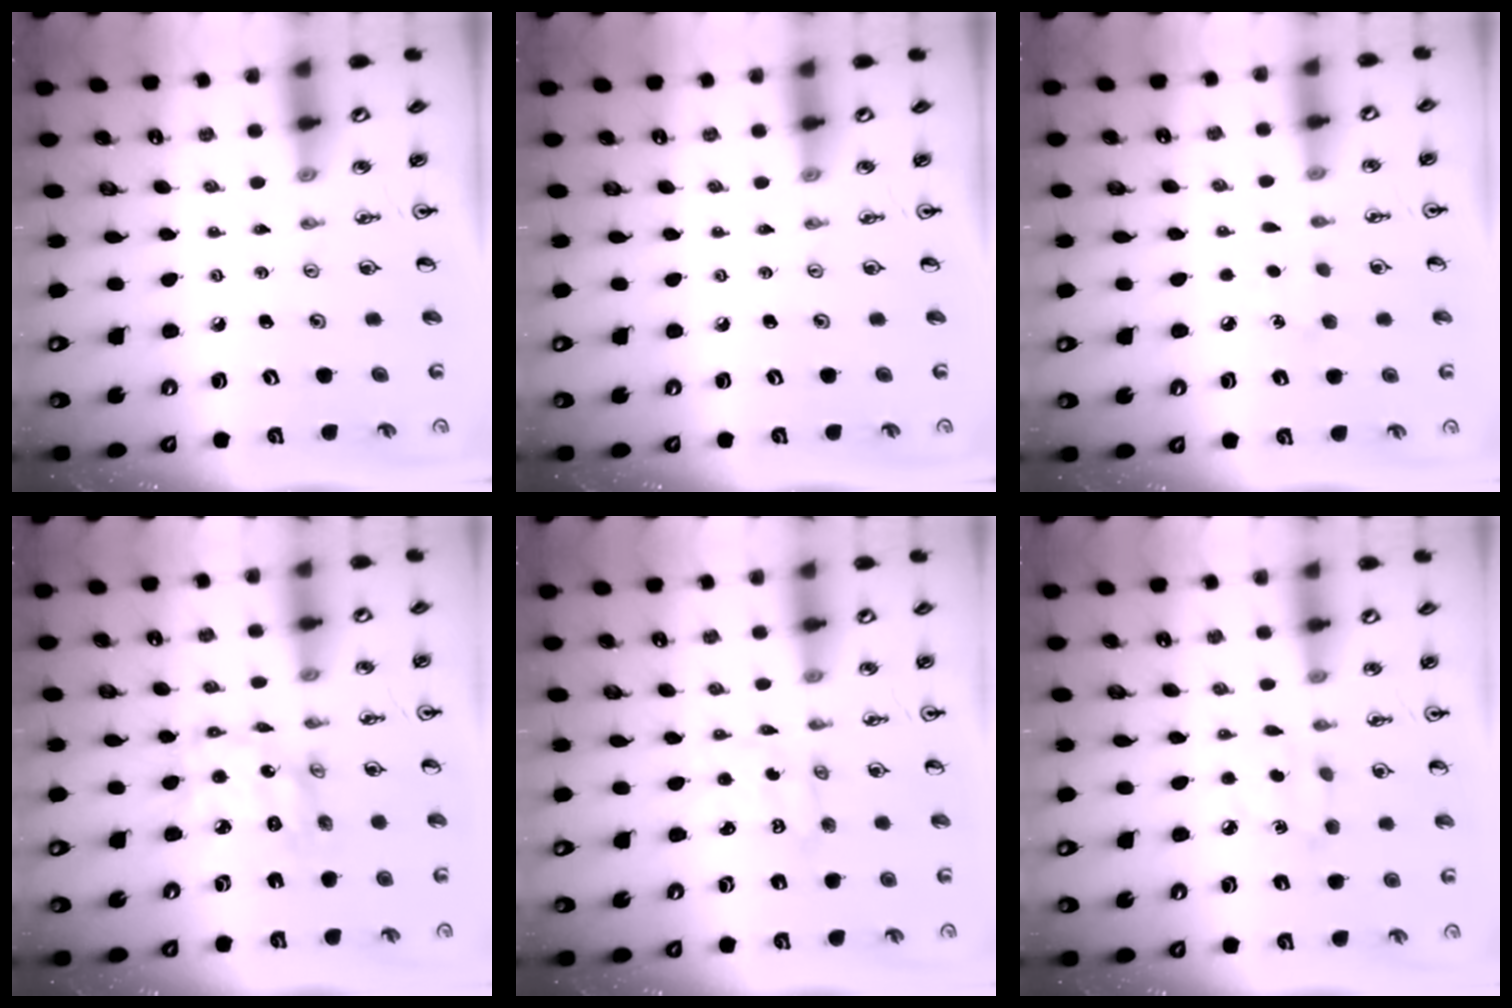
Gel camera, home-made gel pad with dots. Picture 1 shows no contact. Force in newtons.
{"total": 0.0}
{"total": 5.1, "press": 5.1, "slide": 0.6}
{"total": 12.5, "press": 12.5, "slide": 1.2}
{"total": 1.4, "press": 1.4, "slide": 0.2}
{"total": 2.8, "press": 2.8, "slide": 0.4}